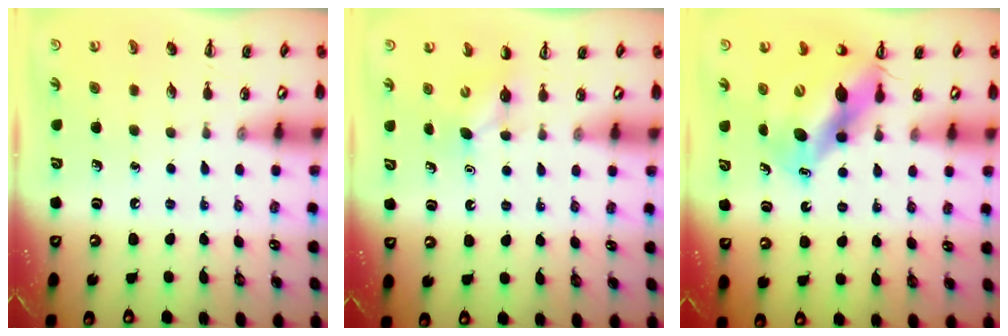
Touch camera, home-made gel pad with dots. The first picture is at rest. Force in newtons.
{"total": 3.8, "press": 3.7, "slide": 0.8}
{"total": 11.3, "press": 10.8, "slide": 3.1}